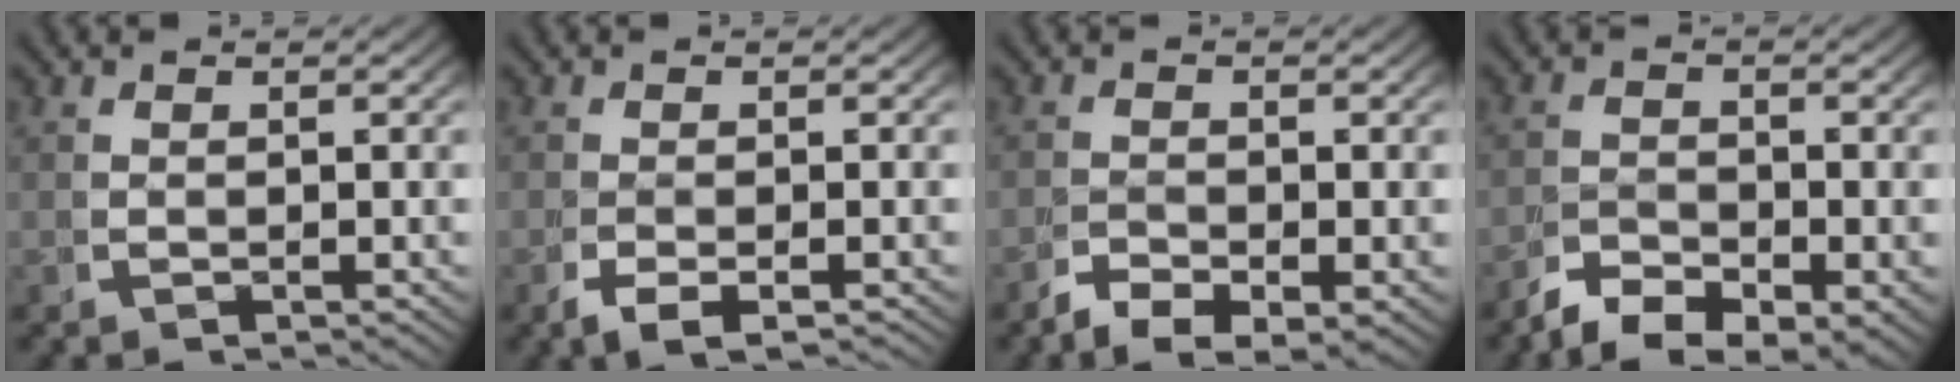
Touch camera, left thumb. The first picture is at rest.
{"total": 1.2, "force": [-1.0, -0.2, 0.8], "torque": [-0.006, 0.002, -0.015]}
{"total": 1.7, "force": [-1.3, 0.5, 1.0], "torque": [-0.001, -0.007, -0.027]}
{"total": 2.6, "force": [-2.2, 0.8, 1.2], "torque": [0.002, -0.005, -0.049]}